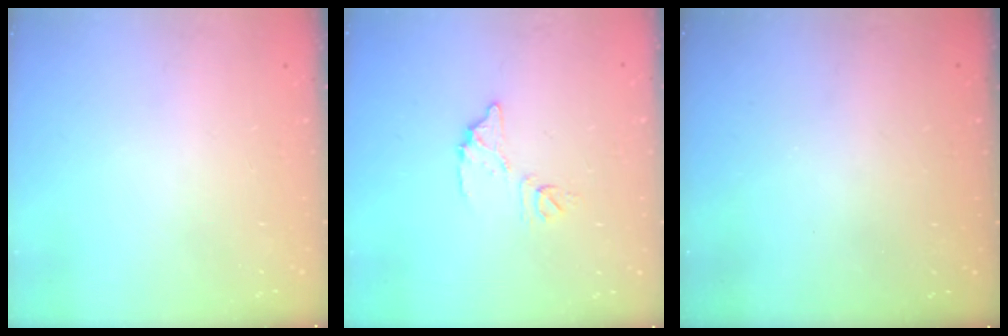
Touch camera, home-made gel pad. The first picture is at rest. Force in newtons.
{"total": 8.5, "press": 8.4, "slide": 0.3}
{"total": 3.0, "press": 3.0, "slide": 0.3}